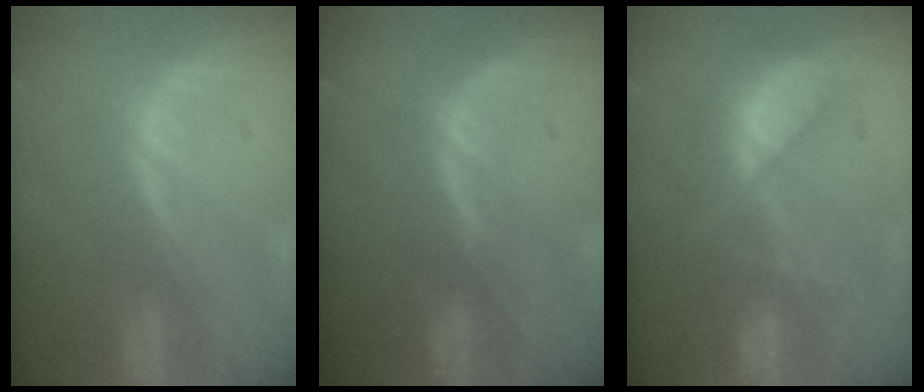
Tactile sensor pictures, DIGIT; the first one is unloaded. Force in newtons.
{"total": 1.5, "press": 1.5, "slide": 0.2}
{"total": 8.2, "press": 7.1, "slide": 4.1}